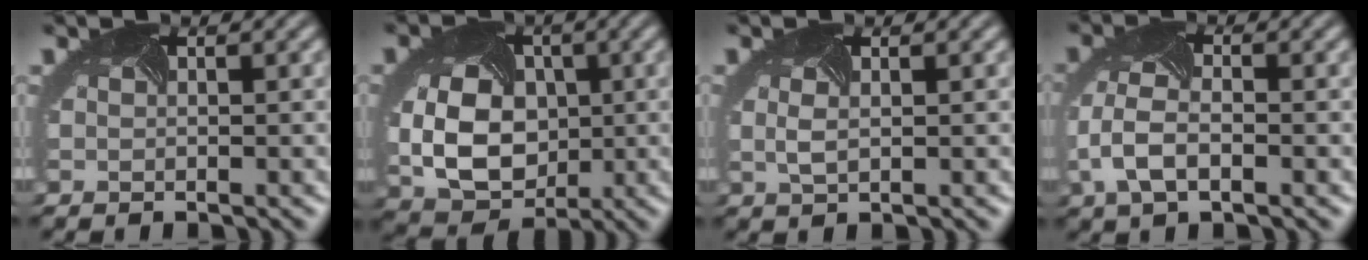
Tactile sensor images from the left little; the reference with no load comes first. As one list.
[{"total": 9.4, "force": [-0.5, 7.1, 6.0], "torque": [-0.119, -0.023, 0.000]}, {"total": 1.4, "force": [0.3, 0.7, 1.1], "torque": [-0.029, -0.004, 0.007]}, {"total": 4.2, "force": [-1.4, 2.3, 3.2], "torque": [-0.079, -0.003, -0.028]}]